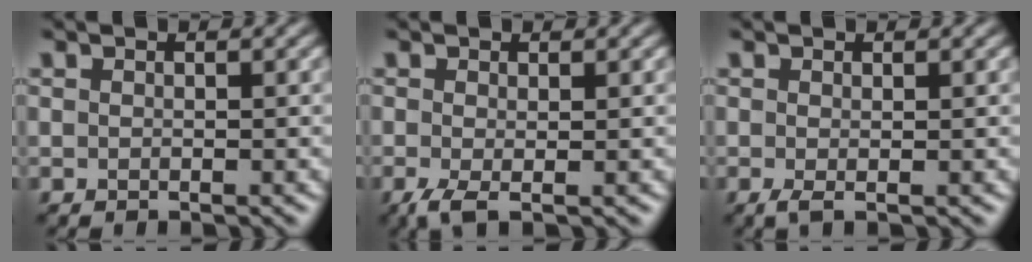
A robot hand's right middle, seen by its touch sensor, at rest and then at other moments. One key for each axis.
{"total": 2.0, "fx": -0.7, "fy": 0.4, "fz": 1.8, "tx": -0.044, "ty": -0.008, "tz": -0.017}
{"total": 1.0, "fx": -0.2, "fy": 0.1, "fz": 0.9, "tx": -0.020, "ty": -0.006, "tz": -0.003}